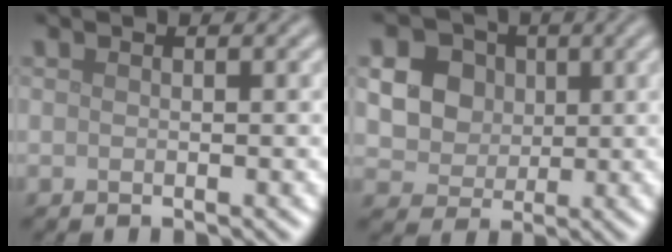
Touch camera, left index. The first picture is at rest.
{"total": 8.9, "force": [2.7, 7.5, 4.0], "torque": [-0.091, 0.028, 0.043]}